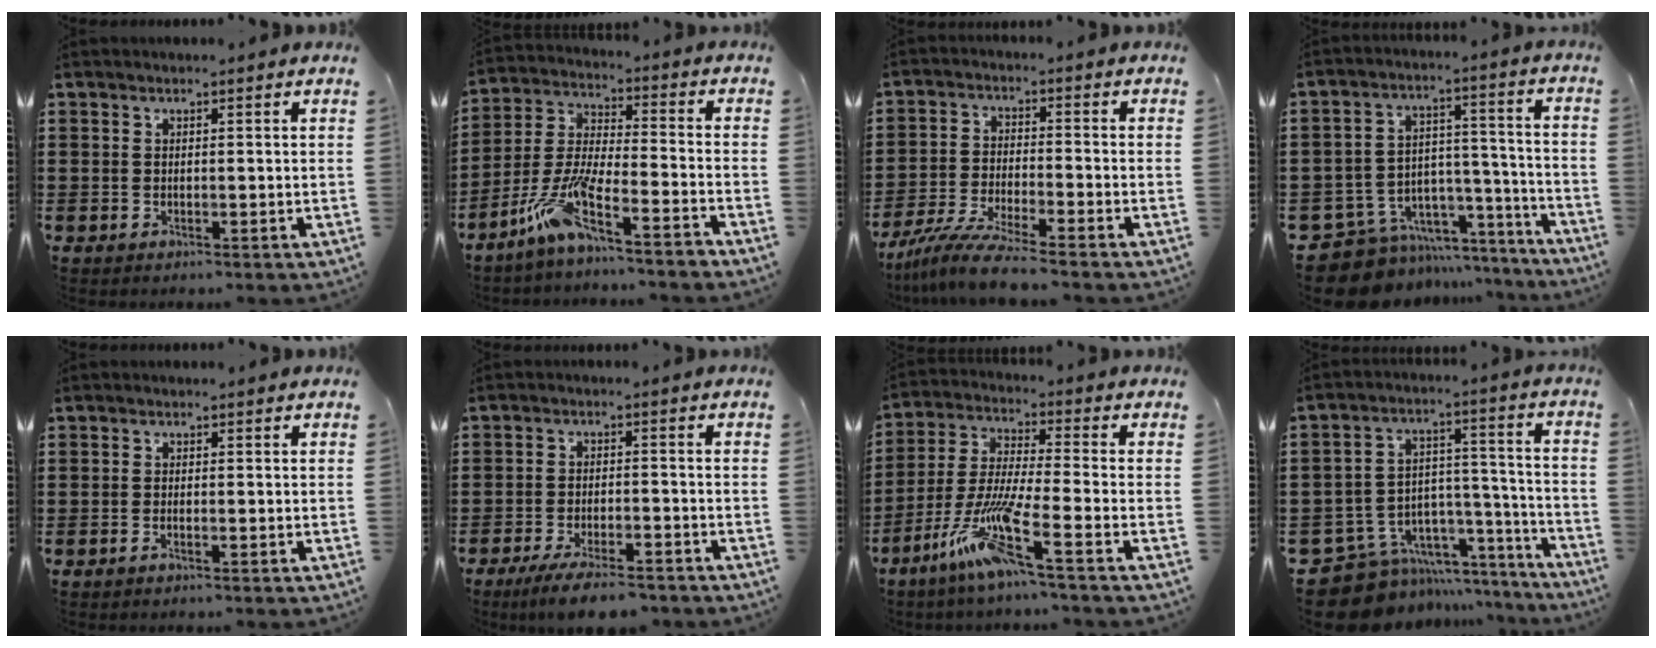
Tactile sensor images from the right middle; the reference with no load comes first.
{"total": 9.5, "force": [-7.3, 0.6, 6.0], "torque": [-0.141, -0.010, -0.148]}
{"total": 7.2, "force": [-6.3, -0.2, 3.4], "torque": [-0.083, -0.016, -0.126]}
{"total": 9.3, "force": [-7.8, 4.6, 1.9], "torque": [-0.052, 0.014, -0.147]}
{"total": 0.6, "force": [-0.4, 0.0, 0.5], "torque": [-0.010, -0.002, -0.008]}
{"total": 5.7, "force": [-4.9, 0.6, 2.9], "torque": [-0.058, -0.007, -0.092]}
{"total": 10.5, "force": [-6.6, 0.6, 8.1], "torque": [-0.184, -0.019, -0.137]}
{"total": 10.0, "force": [-8.1, 5.4, 2.4], "torque": [-0.066, 0.009, -0.151]}